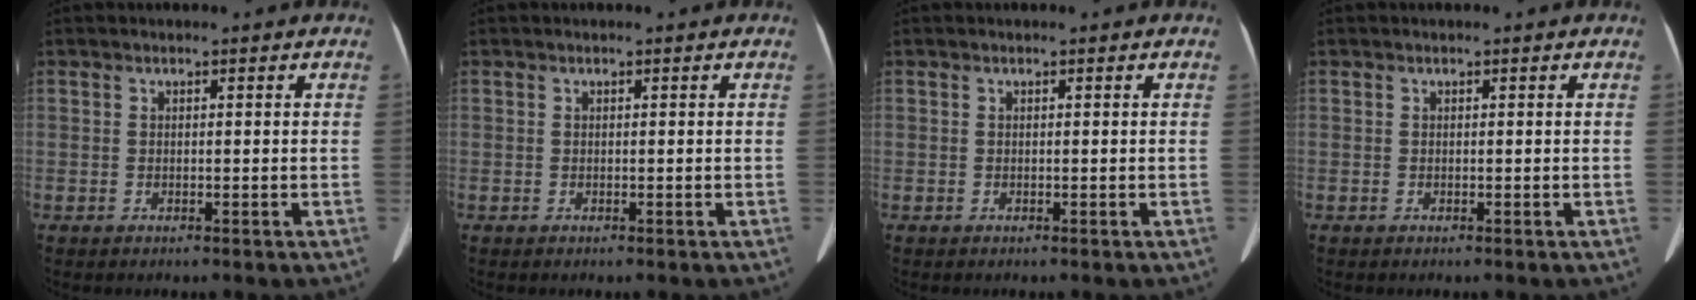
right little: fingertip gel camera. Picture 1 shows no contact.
{"total": 0.0}
{"total": 0.0}
{"total": 0.0}